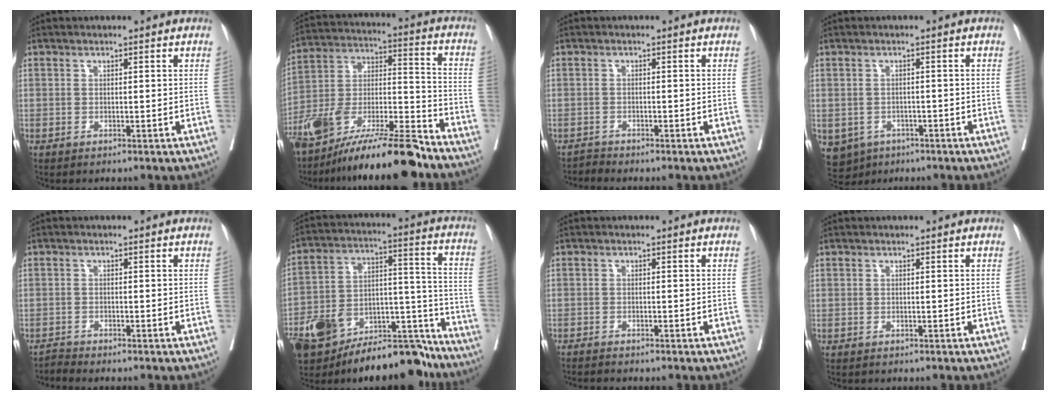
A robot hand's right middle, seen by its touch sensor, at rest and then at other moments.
{"total": 21.1, "force": [-16.8, 1.8, 12.6], "torque": [-0.235, -0.016, -0.302]}
{"total": 1.2, "force": [-1.1, -0.2, -0.5], "torque": [0.012, -0.009, -0.022]}
{"total": 6.2, "force": [-3.3, 5.0, 1.3], "torque": [-0.026, 0.002, -0.044]}
{"total": 1.4, "force": [-1.2, -0.4, -0.5], "torque": [0.010, -0.010, -0.026]}
{"total": 21.8, "force": [-17.2, 7.6, 11.0], "torque": [-0.173, 0.038, -0.283]}
{"total": 1.7, "force": [-1.7, -0.2, 0.4], "torque": [-0.010, -0.004, -0.028]}
{"total": 0.0}